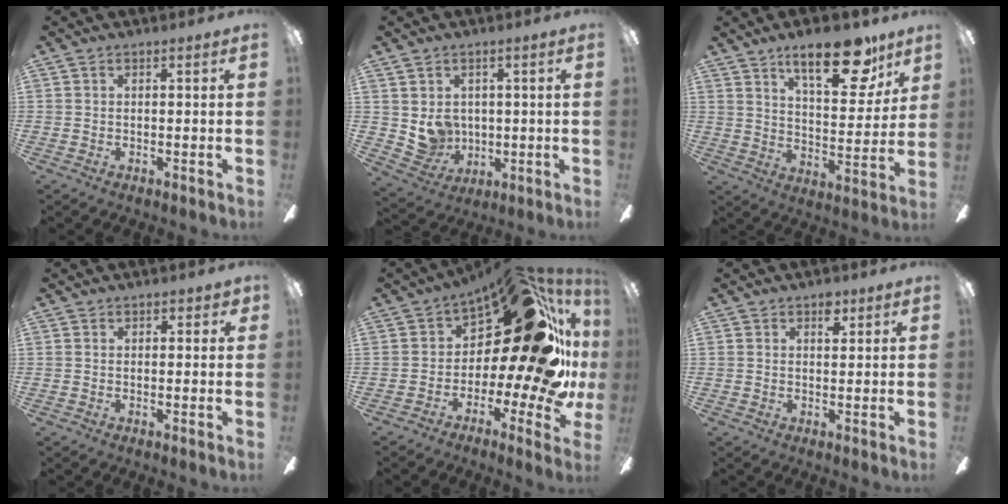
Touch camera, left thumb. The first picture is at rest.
{"total": 6.7, "force": [2.7, 5.8, 2.0], "torque": [-0.042, -0.015, 0.057]}
{"total": 18.6, "force": [12.6, 7.1, 11.7], "torque": [-0.168, -0.068, 0.204]}
{"total": 1.5, "force": [0.9, 1.0, 0.8], "torque": [-0.009, 0.000, 0.014]}
{"total": 25.8, "force": [7.5, 10.6, 22.3], "torque": [-0.281, -0.073, 0.129]}
{"total": 3.4, "force": [2.2, 1.8, 1.8], "torque": [-0.008, -0.009, 0.033]}